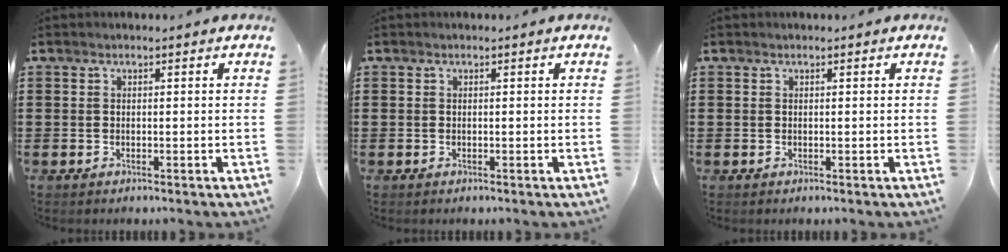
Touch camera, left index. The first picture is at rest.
{"total": 0.0}
{"total": 0.0}